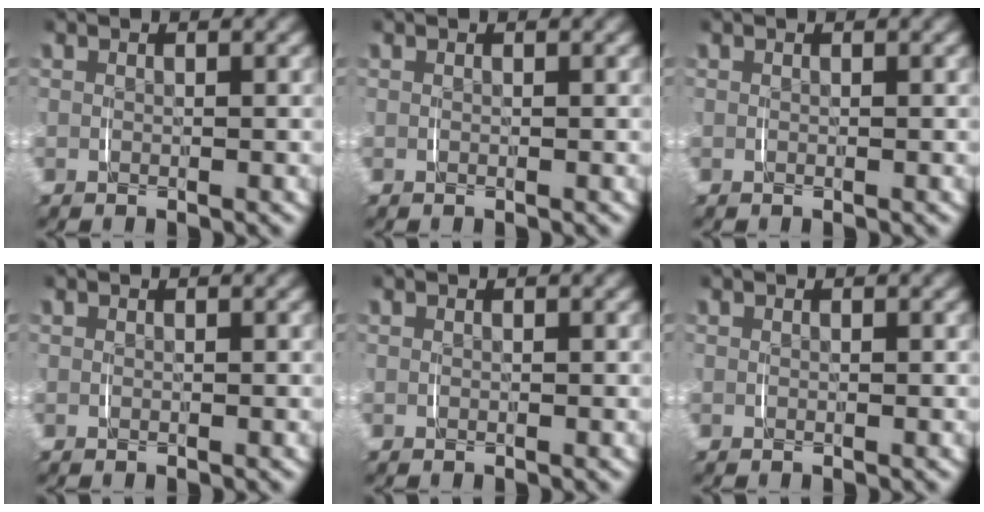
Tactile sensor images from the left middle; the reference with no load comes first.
{"total": 0.0}
{"total": 0.0}
{"total": 0.0}
{"total": 0.0}
{"total": 0.0}